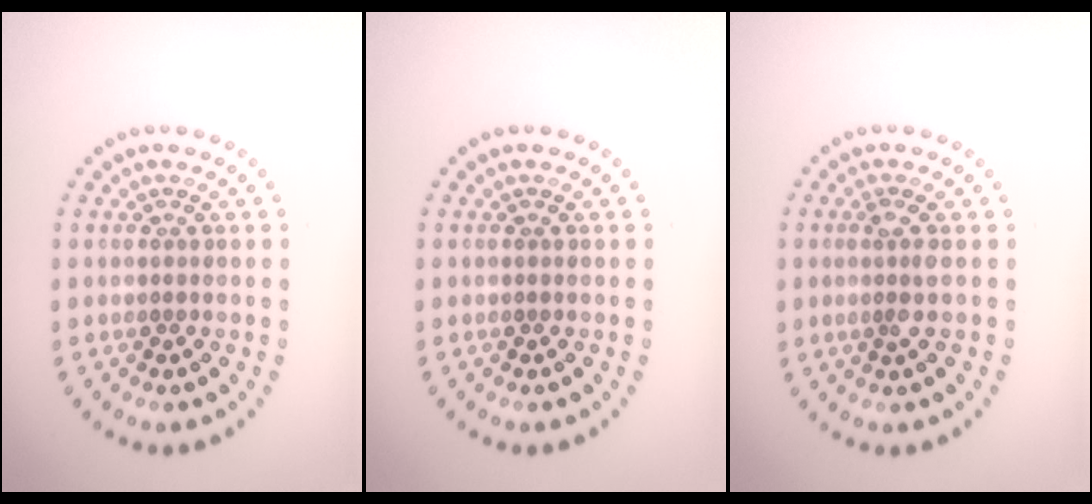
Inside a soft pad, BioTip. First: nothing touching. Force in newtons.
{"total": 0.0}
{"total": 1.5, "press": 1.2, "slide": 0.9}